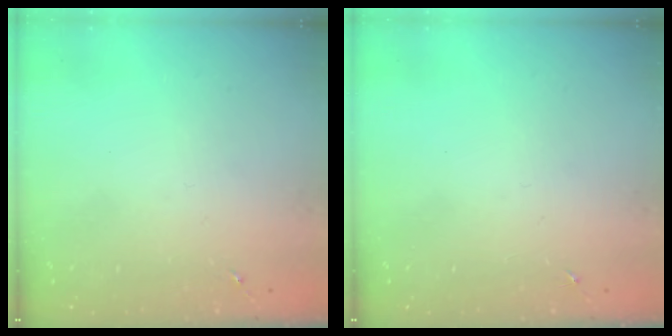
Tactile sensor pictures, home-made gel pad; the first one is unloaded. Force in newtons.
{"total": 0.0}